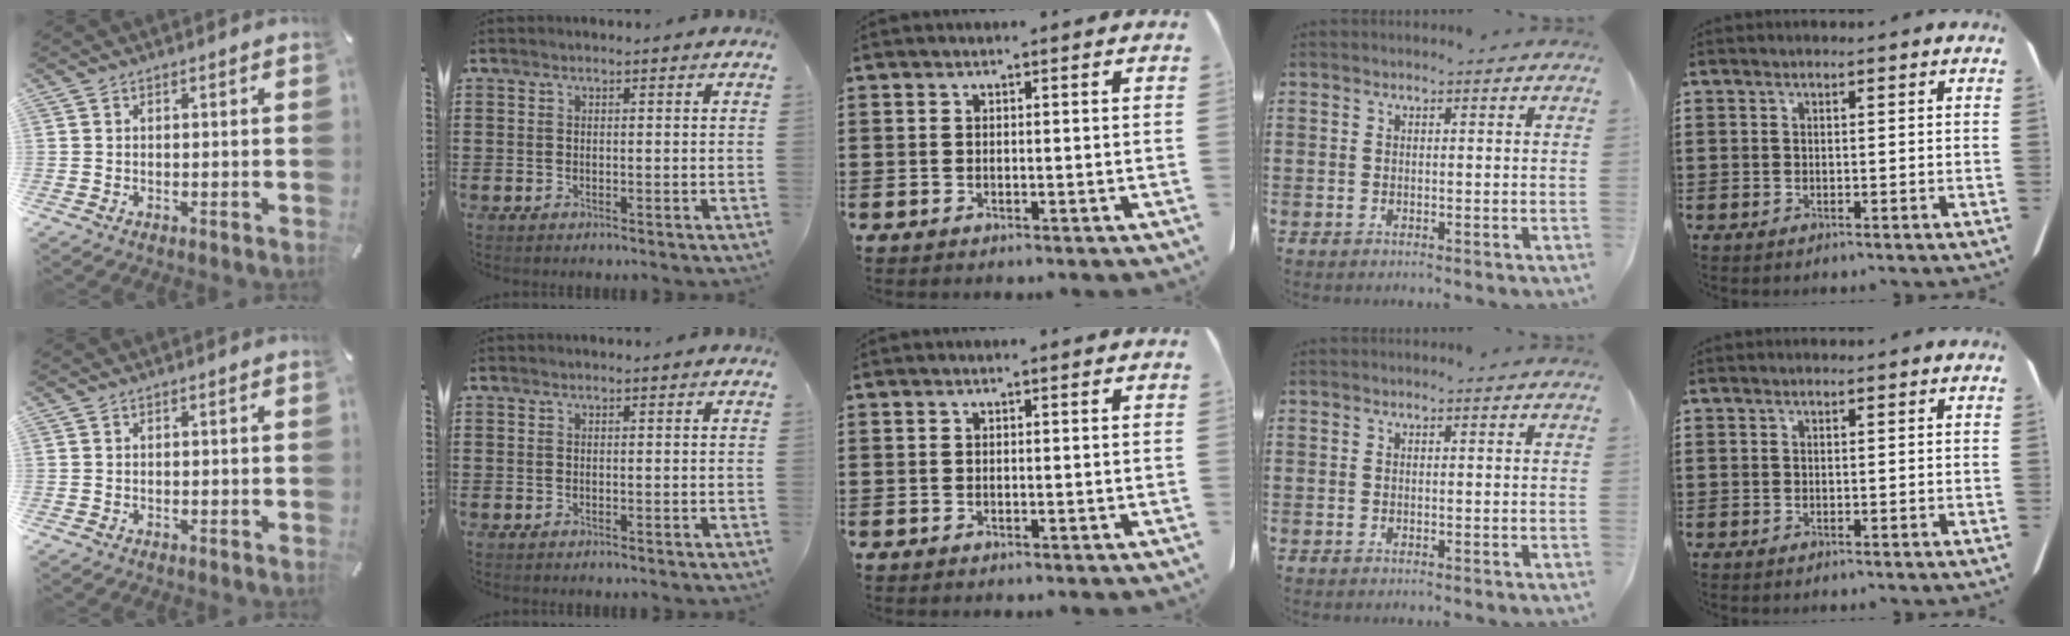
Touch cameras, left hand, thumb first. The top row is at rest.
{}